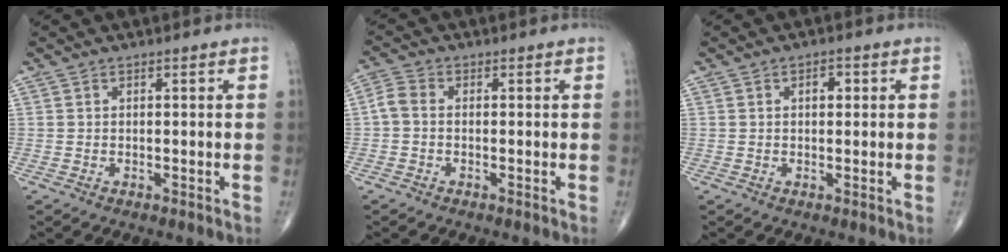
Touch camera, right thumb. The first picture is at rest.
{"total": 3.0, "force": [-0.4, 2.0, 2.2], "torque": [-0.049, 0.008, -0.017]}
{"total": 2.3, "force": [0.6, 1.3, 1.8], "torque": [-0.020, 0.005, 0.006]}